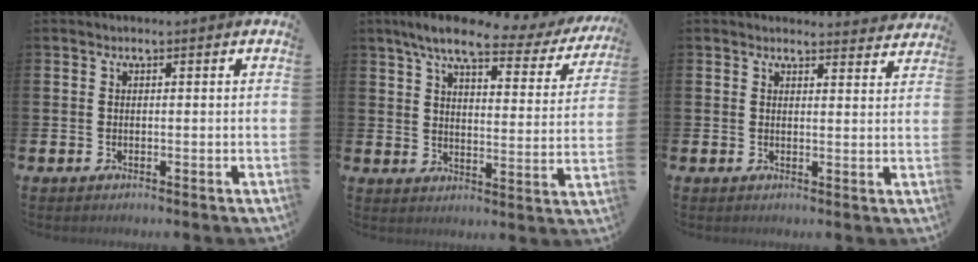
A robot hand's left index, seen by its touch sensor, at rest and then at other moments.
{"total": 7.6, "force": [6.1, 1.7, 4.2], "torque": [-0.094, -0.031, 0.096]}
{"total": 2.7, "force": [2.7, 0.3, -0.1], "torque": [0.009, -0.020, 0.046]}